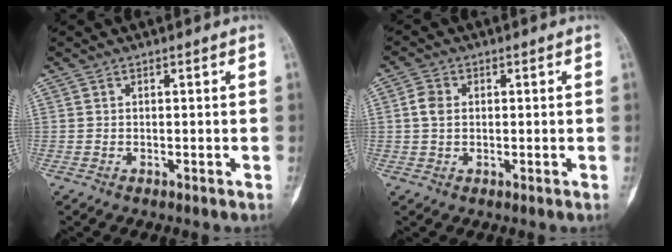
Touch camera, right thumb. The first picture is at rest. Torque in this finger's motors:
{"motor_torque": [-0.64, 0.21, 0.53, 0.05, 0.00]}